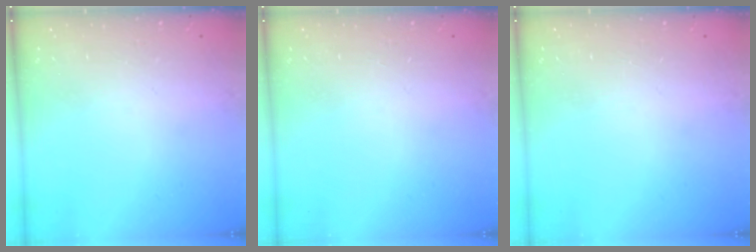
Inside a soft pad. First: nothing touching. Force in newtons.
{"total": 0.0}
{"total": 0.0}